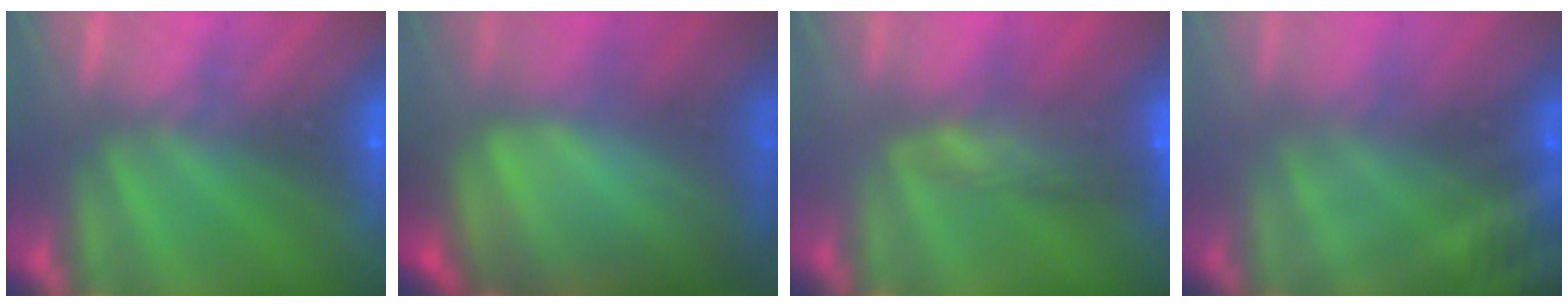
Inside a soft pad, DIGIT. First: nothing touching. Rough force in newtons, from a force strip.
{"total": 8.3}
{"total": 9.6}
{"total": 2.8}